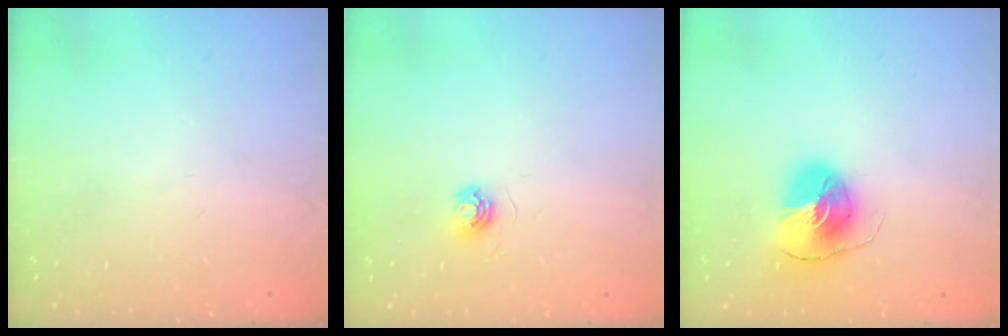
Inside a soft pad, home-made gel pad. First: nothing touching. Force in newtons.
{"total": 5.0, "press": 4.9, "slide": 0.4}
{"total": 8.7, "press": 8.7, "slide": 1.1}